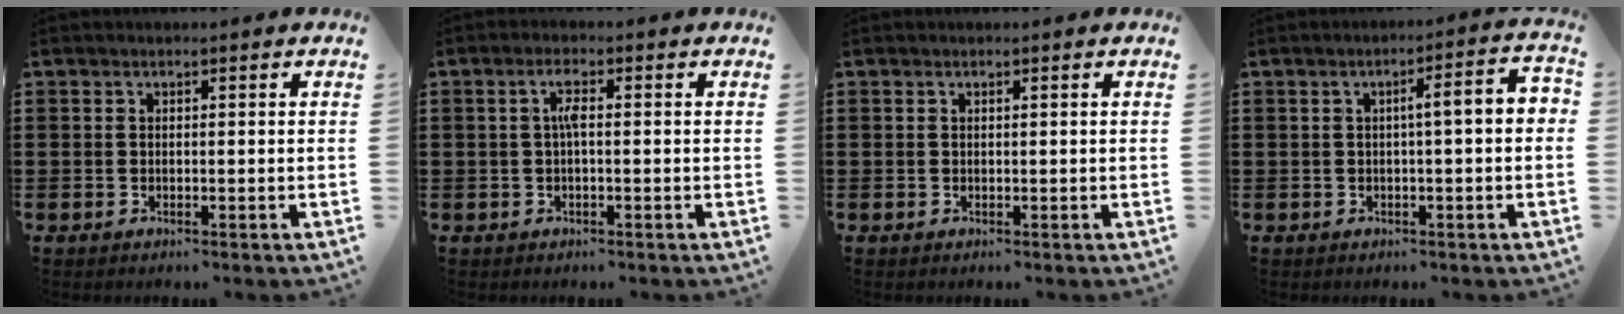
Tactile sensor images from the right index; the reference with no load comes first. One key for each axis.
{"total": 2.7, "fx": 0.0, "fy": 0.6, "fz": 2.6, "tx": -0.052, "ty": 0.004, "tz": -0.003}
{"total": 0.0}
{"total": 4.1, "fx": -0.1, "fy": 0.3, "fz": 4.1, "tx": -0.065, "ty": 0.001, "tz": -0.009}